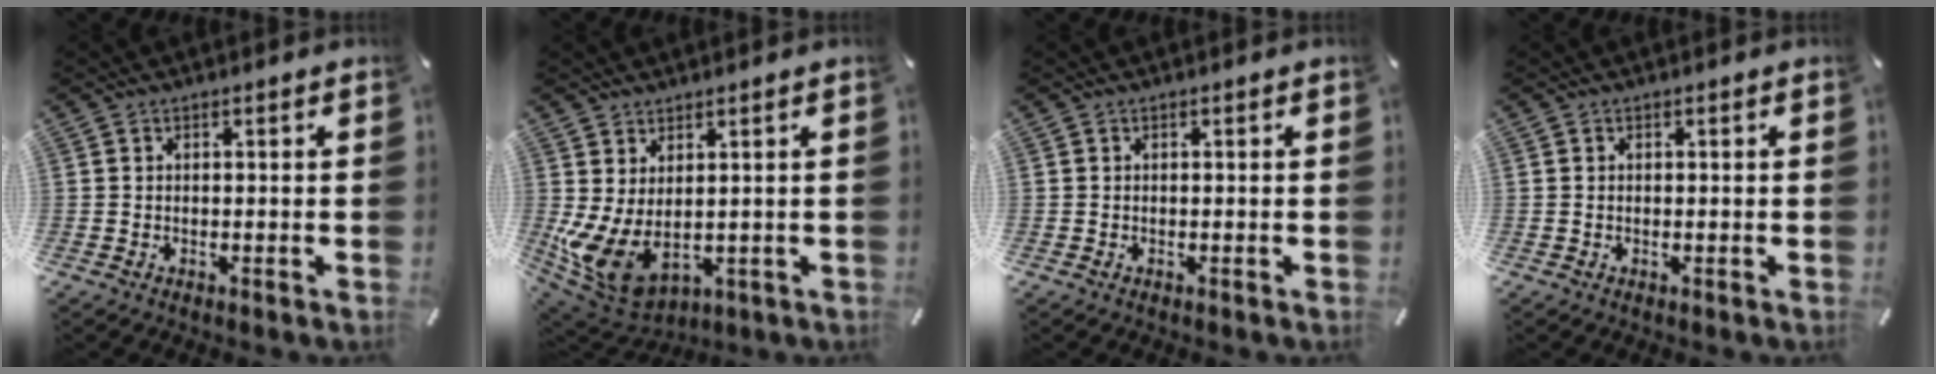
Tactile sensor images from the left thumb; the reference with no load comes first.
{"total": 8.8, "force": [-0.9, 5.4, 6.8], "torque": [-0.155, -0.019, -0.007]}
{"total": 0.0}
{"total": 0.0}